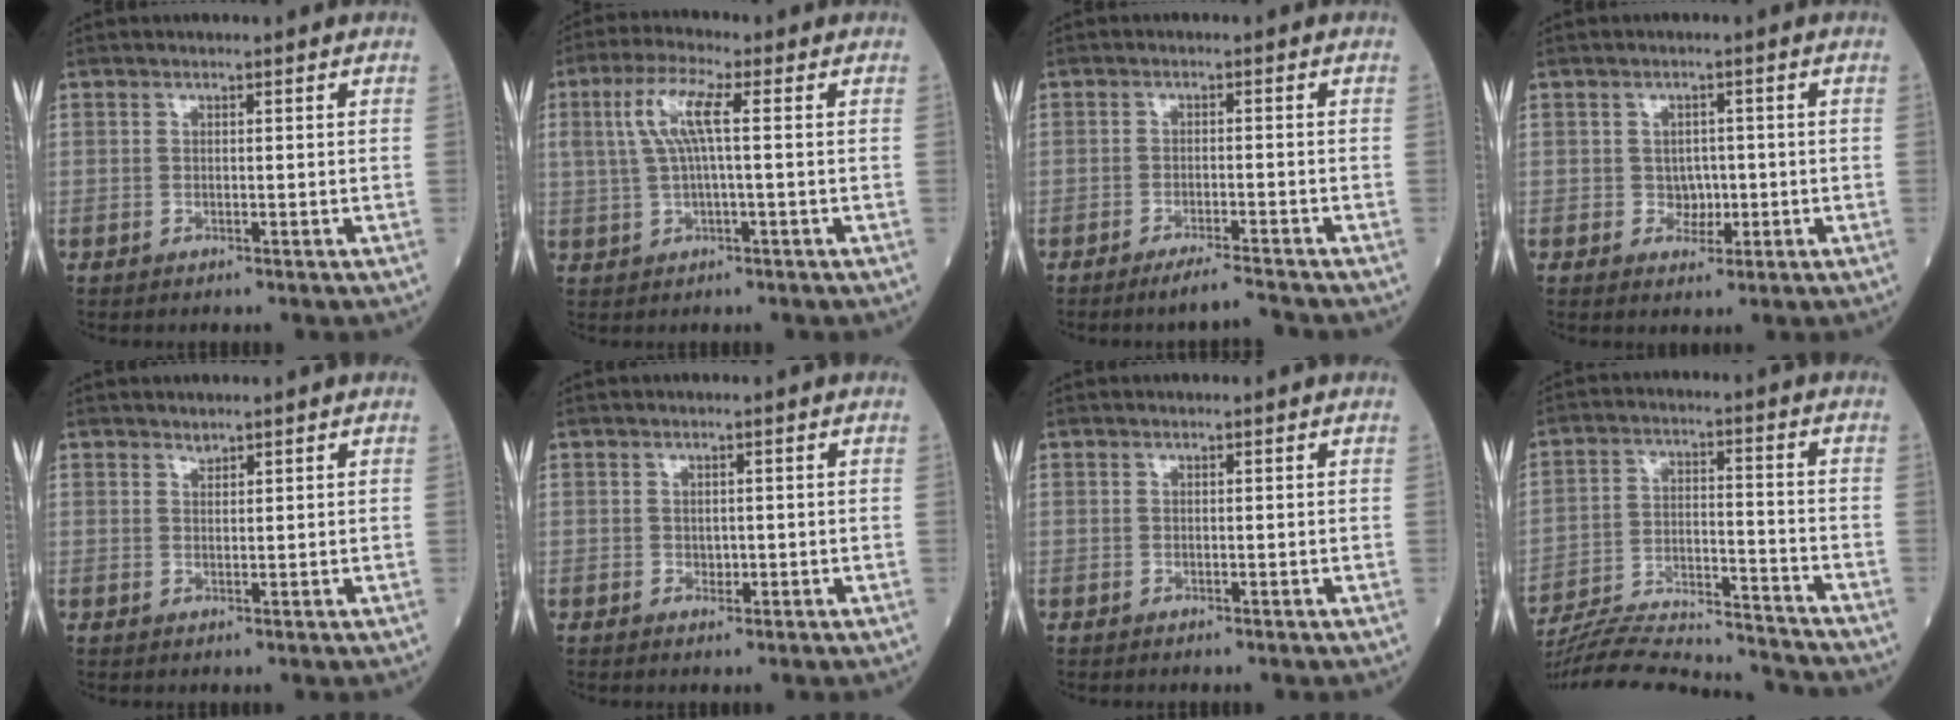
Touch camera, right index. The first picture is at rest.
{"total": 6.7, "force": [1.4, 0.9, 6.5], "torque": [-0.142, 0.019, 0.028]}
{"total": 3.6, "force": [-3.3, -0.7, 1.4], "torque": [-0.024, -0.012, -0.059]}
{"total": 2.5, "force": [-0.4, 2.1, 1.3], "torque": [-0.011, 0.005, -0.004]}
{"total": 0.8, "force": [0.8, 0.2, 0.1], "torque": [-0.004, -0.005, 0.014]}
{"total": 1.0, "force": [-0.2, 0.8, 0.6], "torque": [-0.008, 0.001, -0.002]}
{"total": 0.0}
{"total": 19.9, "force": [-19.2, 1.2, 5.2], "torque": [-0.119, -0.003, -0.297]}